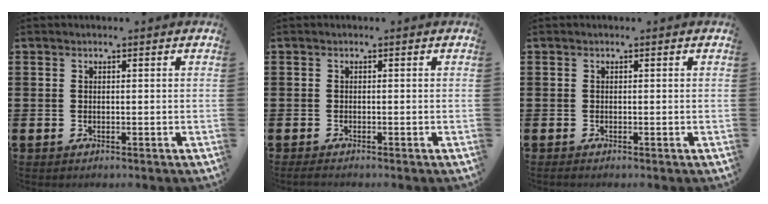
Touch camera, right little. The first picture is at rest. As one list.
[{"total": 0.7, "force": [-0.5, 0.1, 0.5], "torque": [-0.009, -0.002, -0.009]}, {"total": 0.0}]